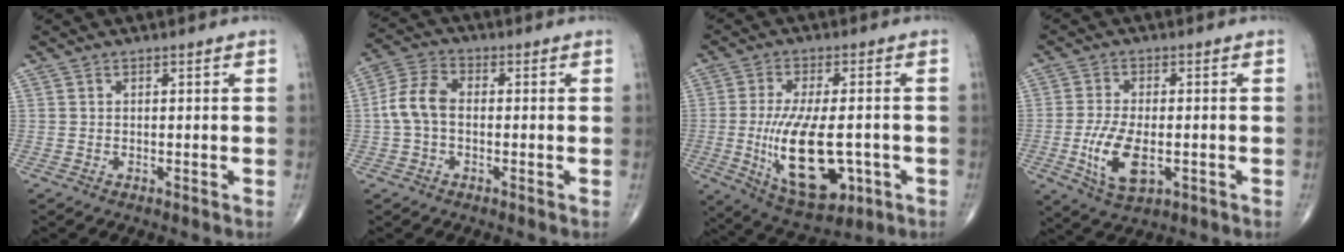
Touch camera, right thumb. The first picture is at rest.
{"total": 7.1, "force": [-0.5, 4.6, 5.4], "torque": [-0.112, 0.022, -0.018]}
{"total": 16.8, "force": [-3.3, 7.6, 14.6], "torque": [-0.255, -0.006, -0.034]}
{"total": 9.3, "force": [-2.2, 4.5, 7.8], "torque": [-0.151, -0.004, -0.035]}